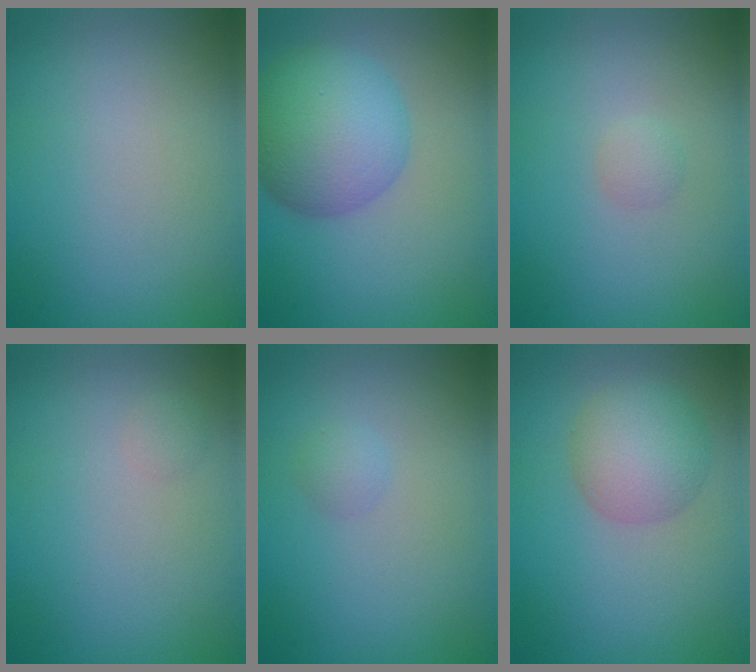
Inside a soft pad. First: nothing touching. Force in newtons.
{"total": 8.1, "press": 8.1, "slide": 0.2}
{"total": 0.9, "press": 0.9, "slide": 0.0}
{"total": 0.7, "press": 0.7, "slide": 0.0}
{"total": 1.0, "press": 1.0, "slide": 0.1}
{"total": 4.3, "press": 4.3, "slide": 0.2}